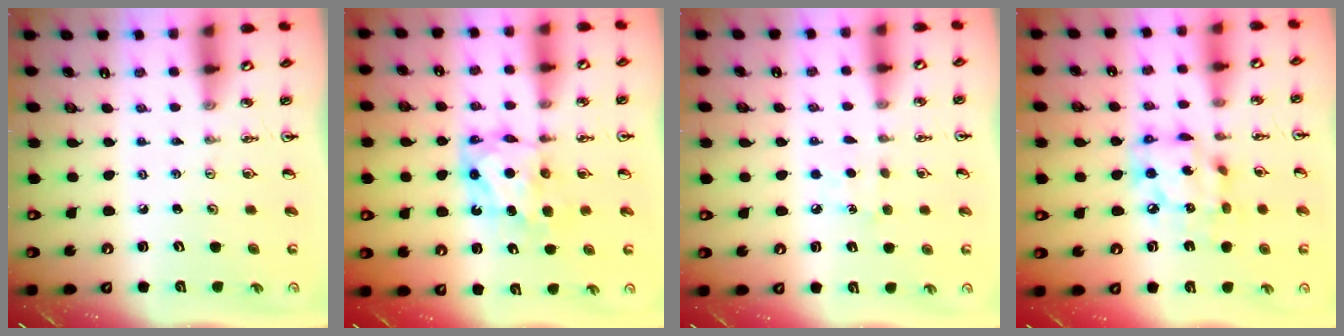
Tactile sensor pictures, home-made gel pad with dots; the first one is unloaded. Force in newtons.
{"total": 7.0, "press": 6.9, "slide": 0.4}
{"total": 5.2, "press": 5.2, "slide": 0.6}
{"total": 13.7, "press": 13.6, "slide": 1.3}